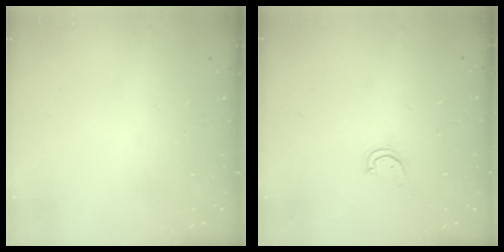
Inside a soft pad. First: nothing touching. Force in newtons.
{"total": 2.7, "press": 2.6, "slide": 0.3}